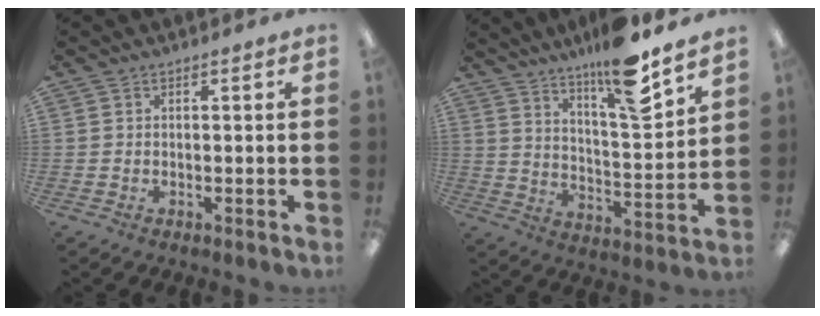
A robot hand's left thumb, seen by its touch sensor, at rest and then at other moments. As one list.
[{"total": 14.2, "force": [11.4, 2.2, 8.3], "torque": [-0.137, -0.075, 0.186]}]